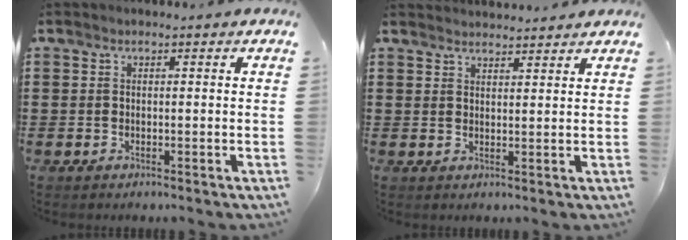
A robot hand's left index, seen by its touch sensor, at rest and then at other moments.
{"total": 2.2, "force": [2.1, -0.1, -0.3], "torque": [-0.001, -0.006, 0.042]}